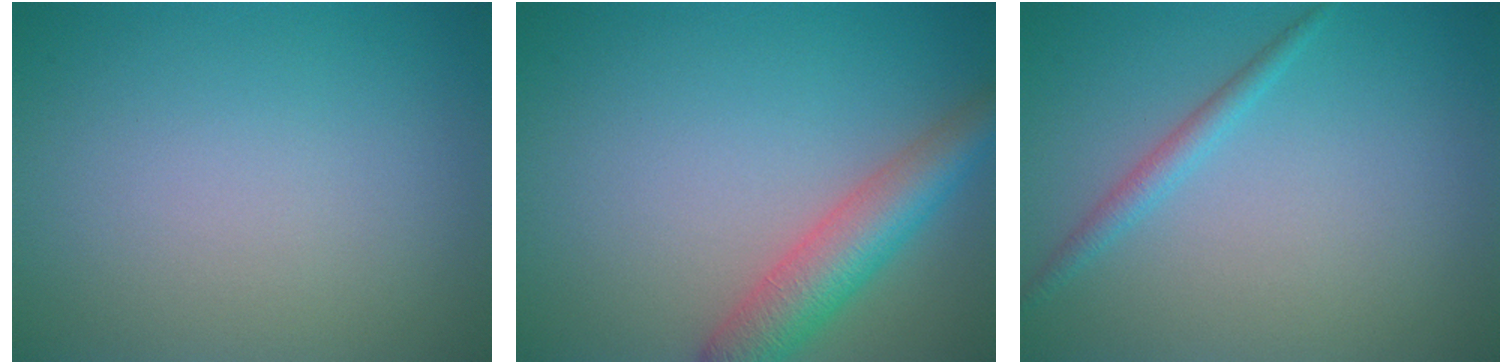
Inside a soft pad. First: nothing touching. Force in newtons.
{"total": 5.1, "press": 5.1, "slide": 0.2}
{"total": 1.6, "press": 1.6, "slide": 0.1}